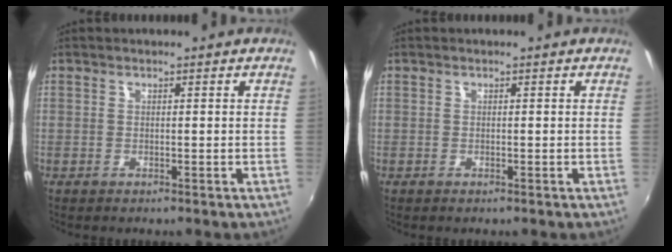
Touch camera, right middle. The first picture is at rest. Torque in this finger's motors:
{"motor_torque": [-0.04, -0.45, -0.02, 0.00]}